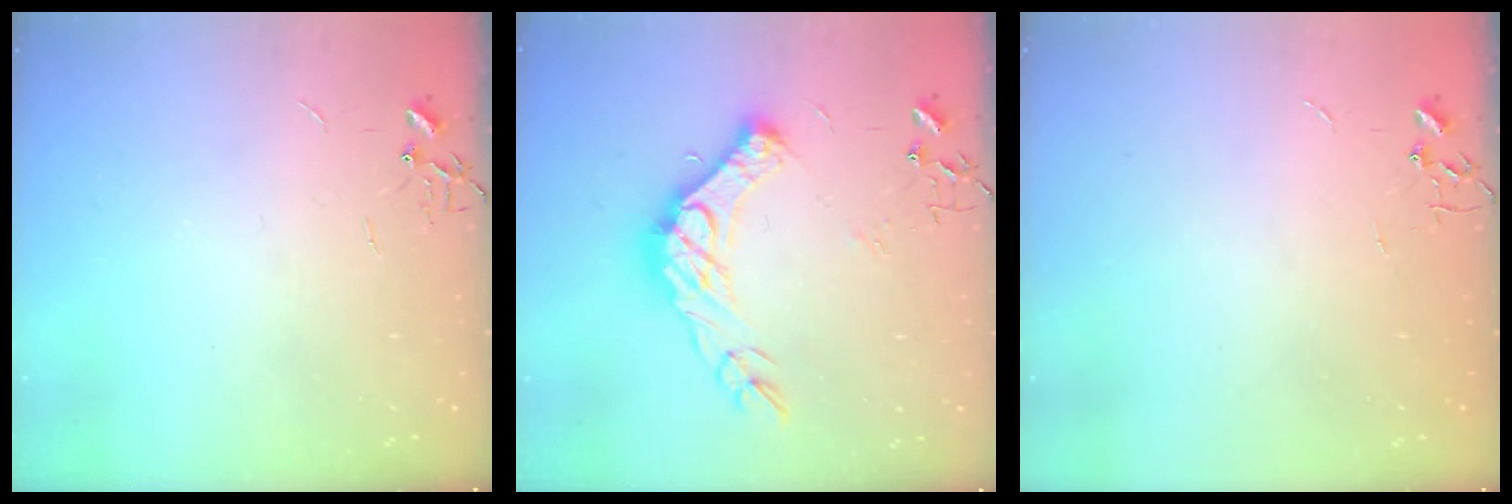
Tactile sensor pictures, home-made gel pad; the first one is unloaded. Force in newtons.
{"total": 17.2, "press": 17.2, "slide": 1.2}
{"total": 0.0}